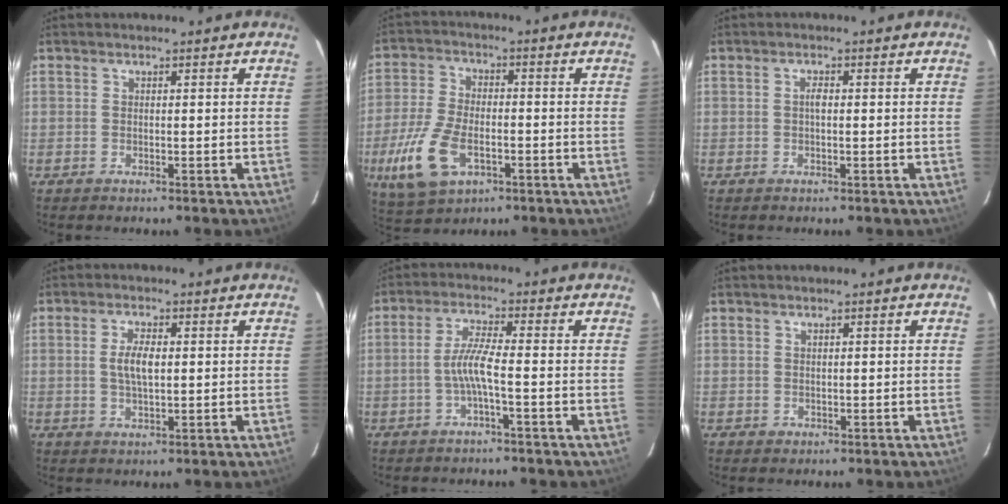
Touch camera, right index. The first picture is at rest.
{"total": 12.7, "force": [-4.8, 7.0, 9.5], "torque": [-0.217, -0.010, -0.086]}
{"total": 1.2, "force": [0.0, 0.5, 1.1], "torque": [-0.020, 0.005, -0.003]}
{"total": 4.0, "force": [0.7, 1.7, 3.6], "torque": [-0.068, 0.001, 0.015]}
{"total": 4.4, "force": [-1.7, -0.3, 4.1], "torque": [-0.091, 0.005, -0.031]}
{"total": 1.2, "force": [0.1, 1.2, 0.0], "torque": [0.005, 0.003, 0.003]}